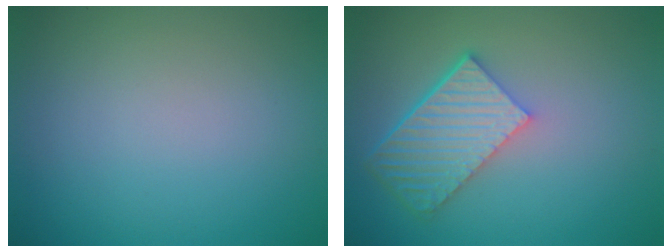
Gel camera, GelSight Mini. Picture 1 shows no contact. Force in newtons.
{"total": 5.8, "press": 4.2, "slide": 4.0}